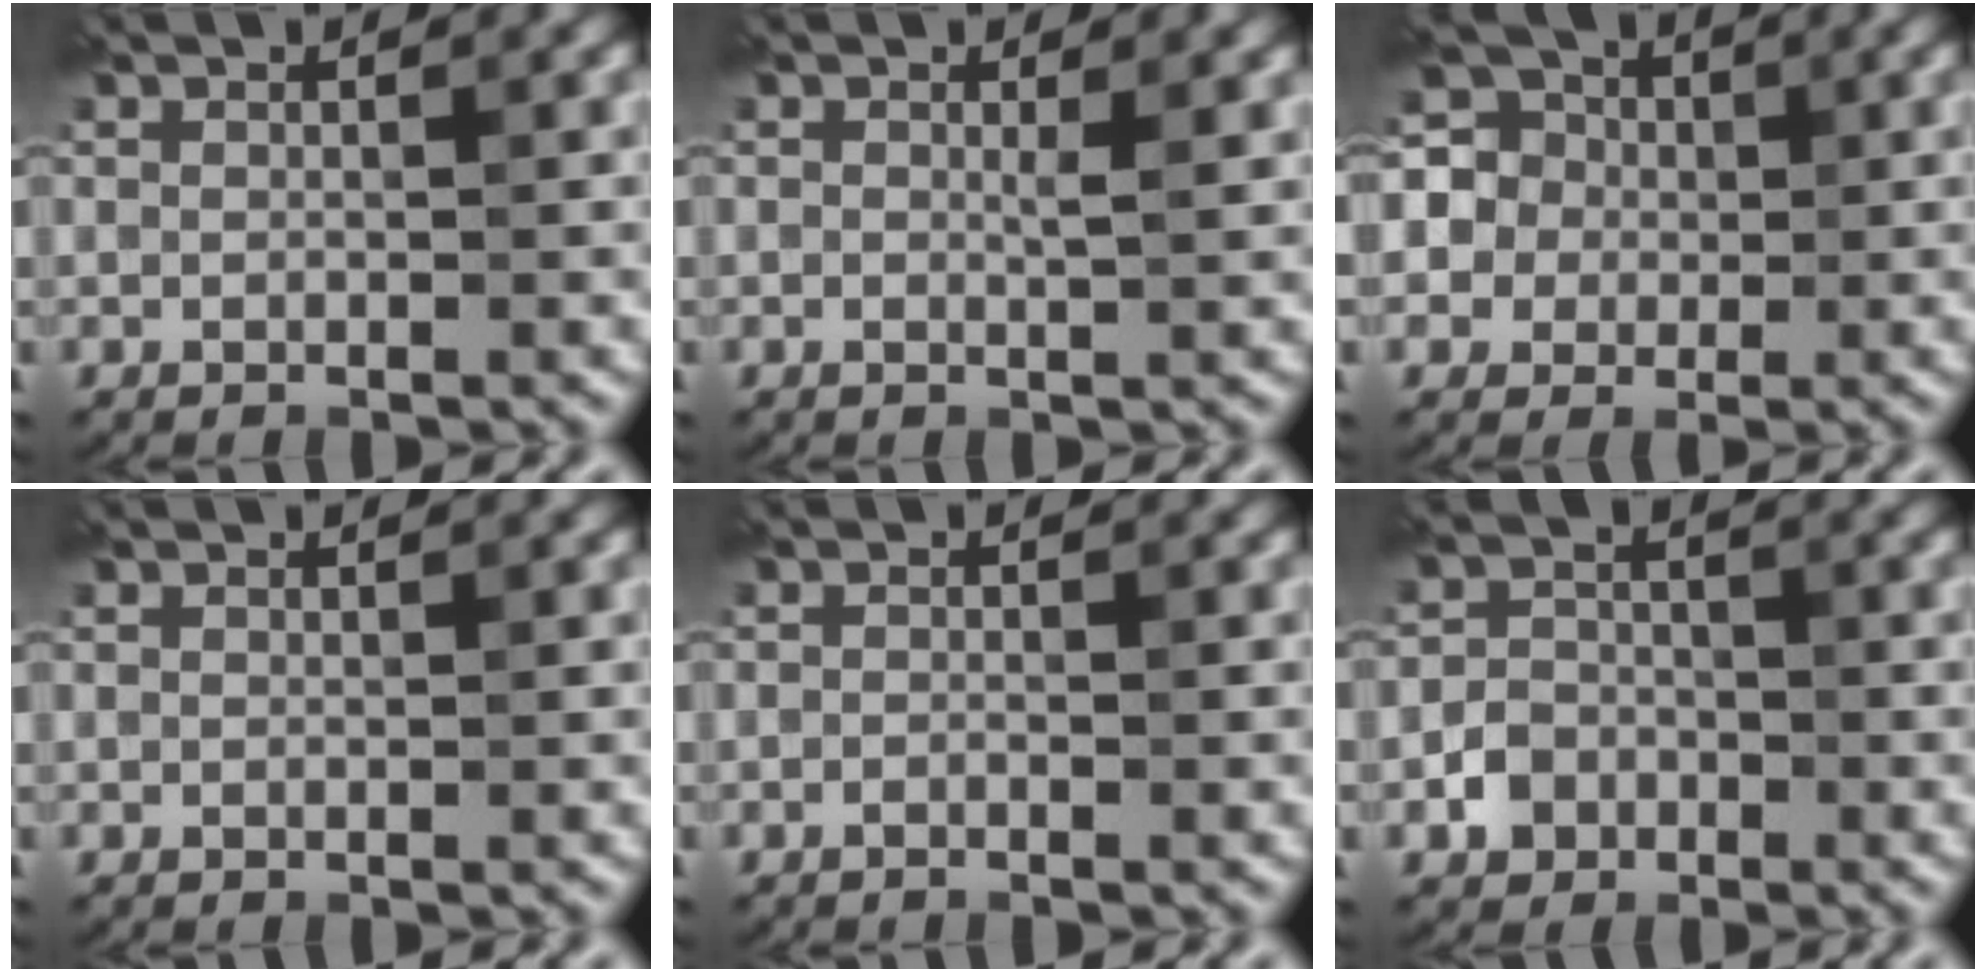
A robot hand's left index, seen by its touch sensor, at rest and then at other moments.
{"total": 1.2, "force": [0.2, 0.3, 1.1], "torque": [-0.021, 0.003, 0.004]}
{"total": 7.0, "force": [1.3, 6.6, 1.9], "torque": [-0.065, 0.042, 0.004]}
{"total": 0.0}
{"total": 0.5, "force": [-0.3, 0.0, 0.4], "torque": [-0.009, 0.003, -0.007]}
{"total": 2.5, "force": [-1.2, 2.0, 0.8], "torque": [-0.008, 0.012, -0.025]}